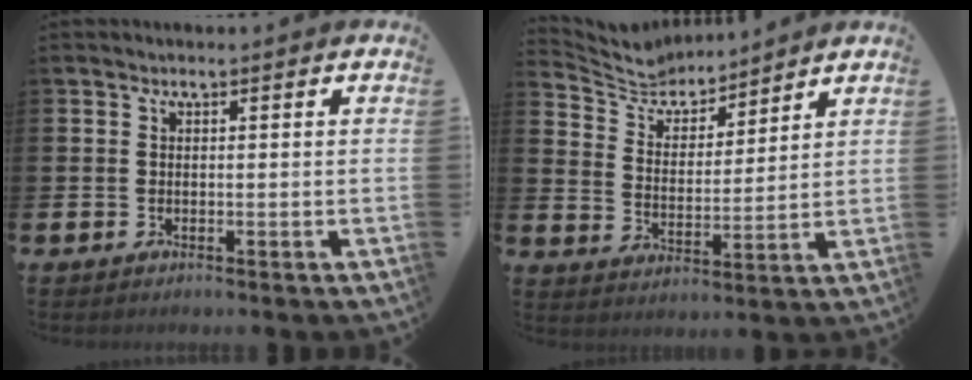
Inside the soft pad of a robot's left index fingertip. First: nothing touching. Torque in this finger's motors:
{"motor_torque": [-0.21, -1.30, -0.14, -0.01]}